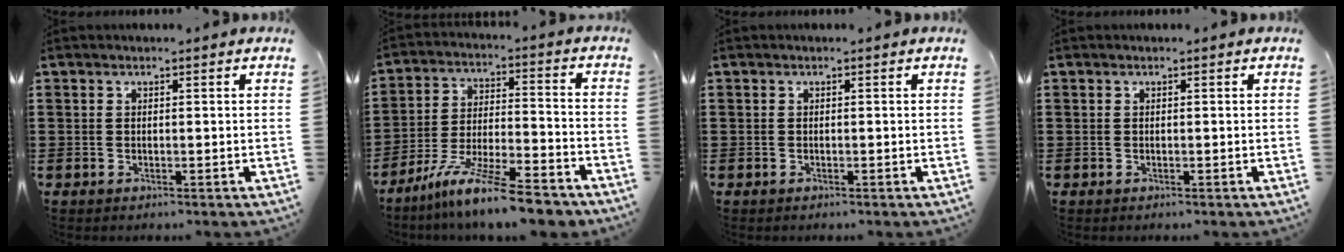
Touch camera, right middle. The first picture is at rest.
{"total": 12.2, "force": [-10.2, 1.1, 6.8], "torque": [-0.123, 0.019, -0.192]}
{"total": 0.0}
{"total": 0.0}